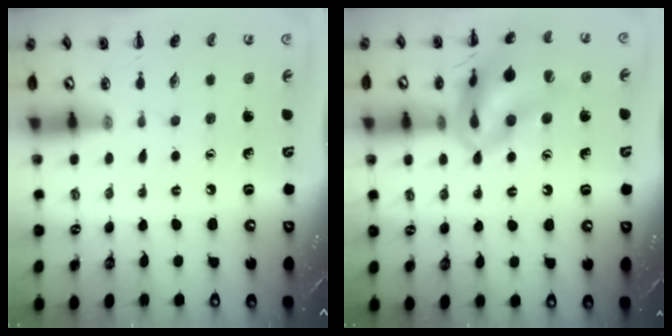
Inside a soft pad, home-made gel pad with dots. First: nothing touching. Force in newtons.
{"total": 18.3, "press": 18.1, "slide": 2.8}